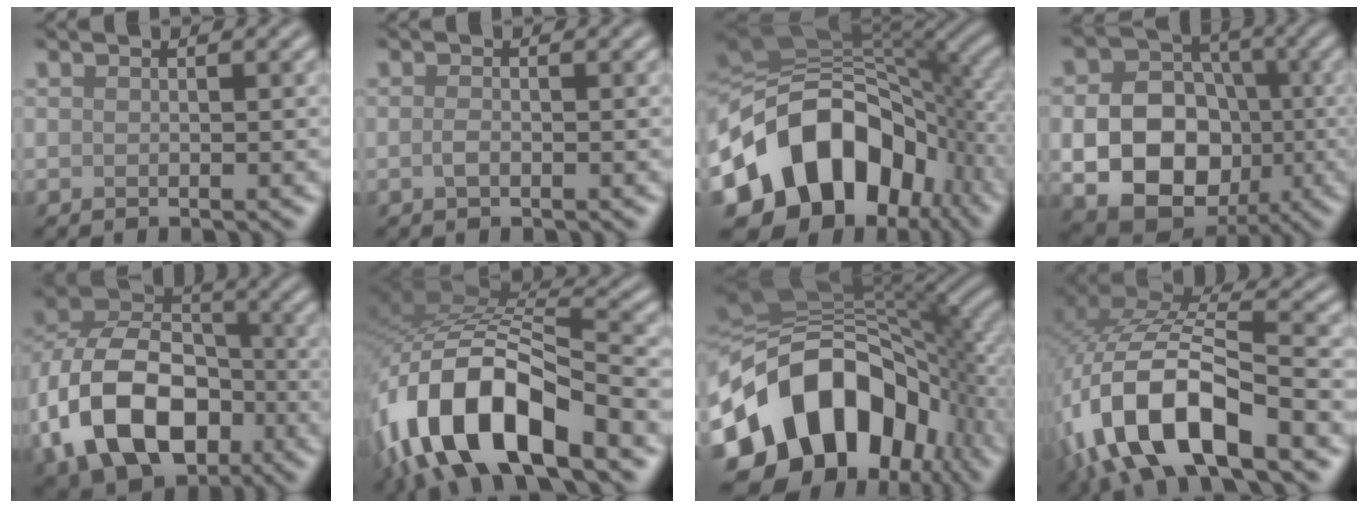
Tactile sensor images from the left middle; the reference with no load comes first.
{"total": 0.8, "force": [-0.3, 0.3, 0.7], "torque": [-0.017, -0.001, -0.007]}
{"total": 14.8, "force": [-5.8, 10.3, 9.0], "torque": [-0.150, 0.008, -0.113]}
{"total": 11.6, "force": [-2.0, 9.4, 6.6], "torque": [-0.103, -0.024, -0.053]}
{"total": 14.0, "force": [-4.8, 9.5, 9.1], "torque": [-0.183, -0.007, -0.097]}
{"total": 13.2, "force": [-7.0, 5.8, 9.6], "torque": [-0.180, 0.001, -0.134]}
{"total": 16.4, "force": [-5.4, 11.4, 10.6], "torque": [-0.181, 0.001, -0.098]}
{"total": 14.1, "force": [-5.4, 6.2, 11.4], "torque": [-0.236, -0.006, -0.098]}